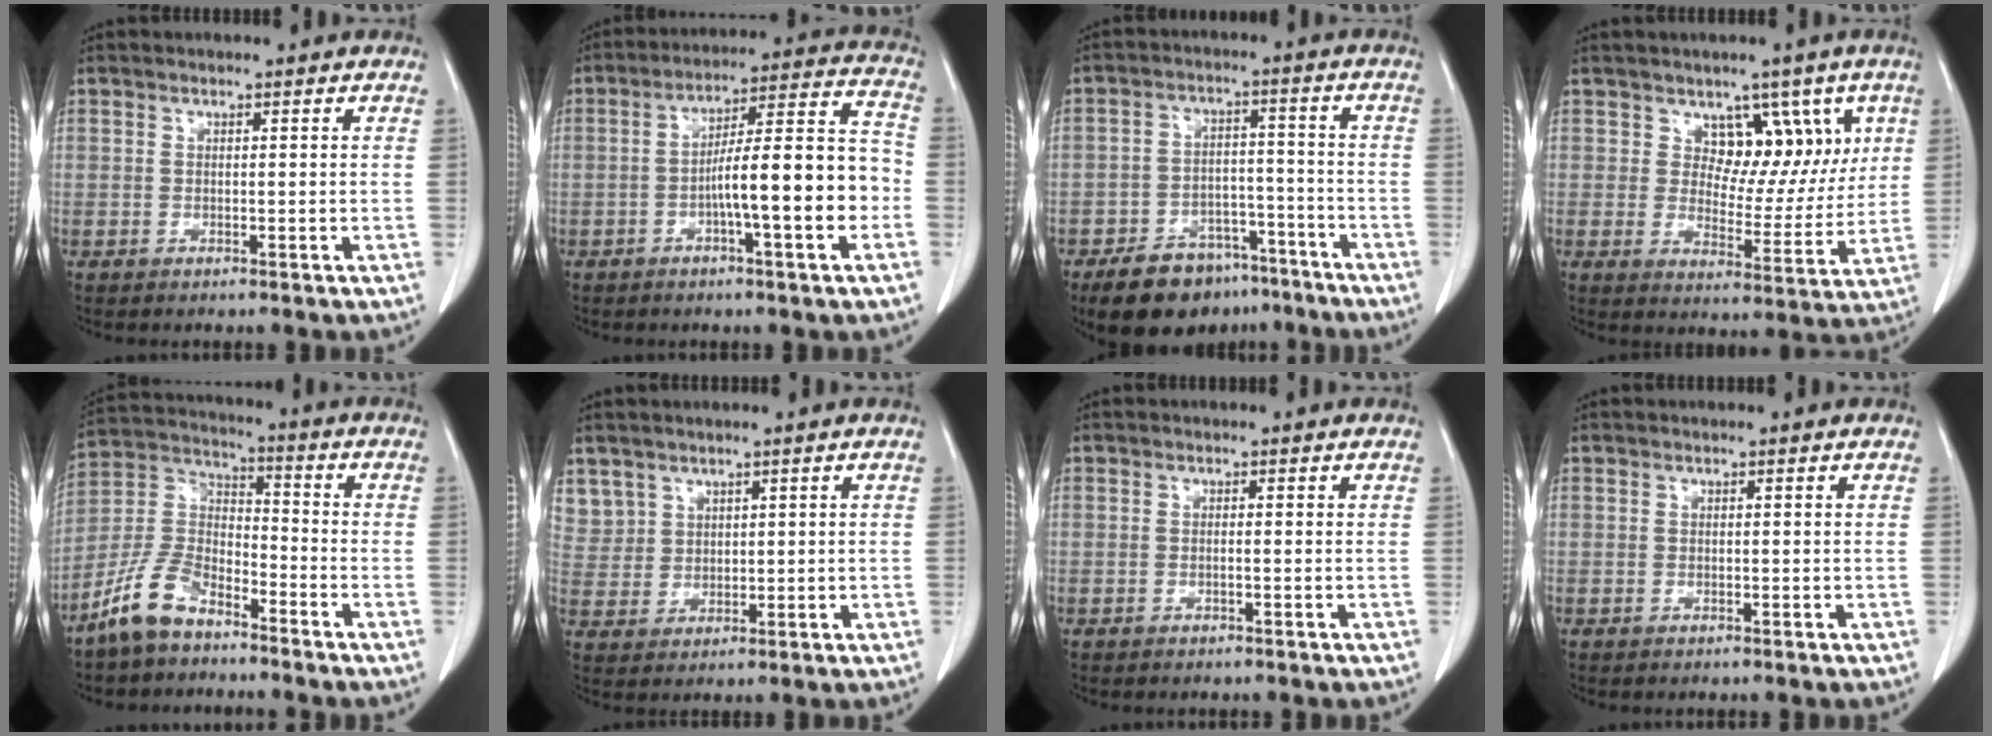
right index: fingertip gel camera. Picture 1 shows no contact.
{"total": 13.8, "force": [-3.5, 1.3, 13.3], "torque": [-0.204, 0.025, -0.055]}
{"total": 11.9, "force": [-8.8, 6.5, 4.5], "torque": [-0.058, 0.023, -0.136]}
{"total": 8.2, "force": [4.1, 5.7, 4.2], "torque": [-0.031, 0.010, 0.064]}
{"total": 10.1, "force": [-7.5, 4.2, 5.4], "torque": [-0.130, 0.005, -0.155]}
{"total": 6.1, "force": [3.9, 4.6, 0.3], "torque": [-0.006, 0.009, 0.091]}
{"total": 0.0}
{"total": 0.0}